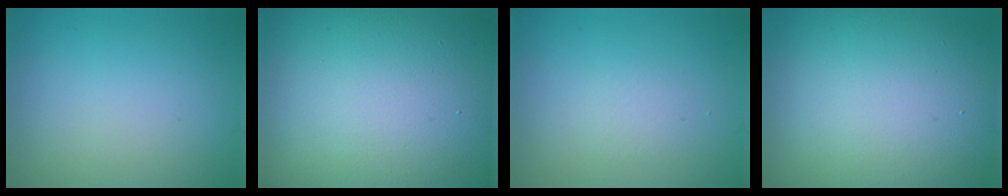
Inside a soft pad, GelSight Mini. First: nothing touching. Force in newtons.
{"total": 25.7, "press": 25.6, "slide": 1.1}
{"total": 1.0, "press": 1.0, "slide": 0.1}
{"total": 16.2, "press": 16.1, "slide": 1.0}